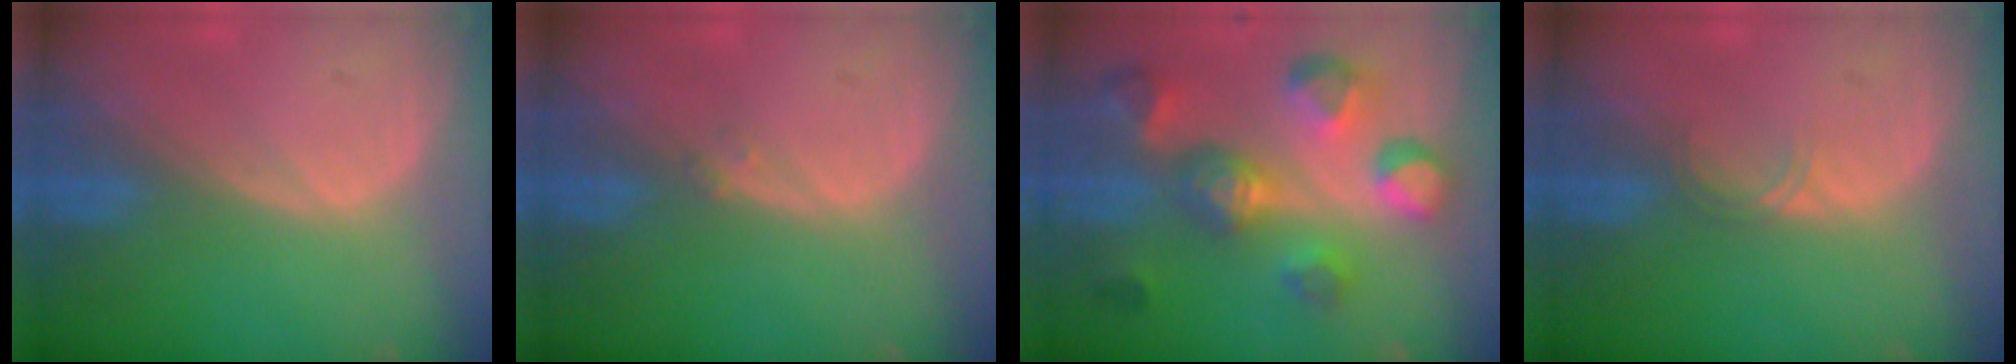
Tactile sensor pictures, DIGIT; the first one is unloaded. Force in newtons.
{"total": 0.8, "press": 0.7, "slide": 0.4}
{"total": 11.0, "press": 9.9, "slide": 4.7}
{"total": 1.4, "press": 1.4, "slide": 0.2}